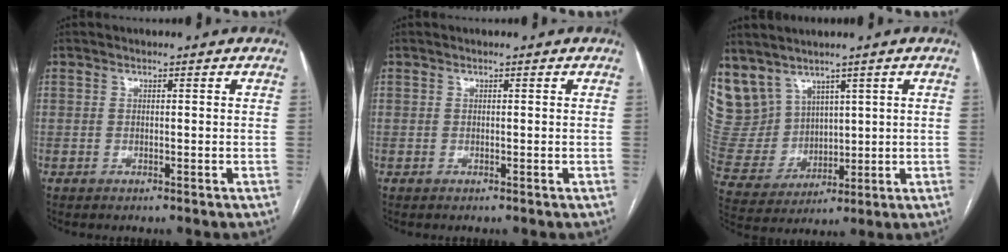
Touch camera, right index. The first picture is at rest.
{"total": 0.0}
{"total": 10.5, "force": [7.1, 7.4, 2.3], "torque": [-0.076, 0.032, 0.172]}